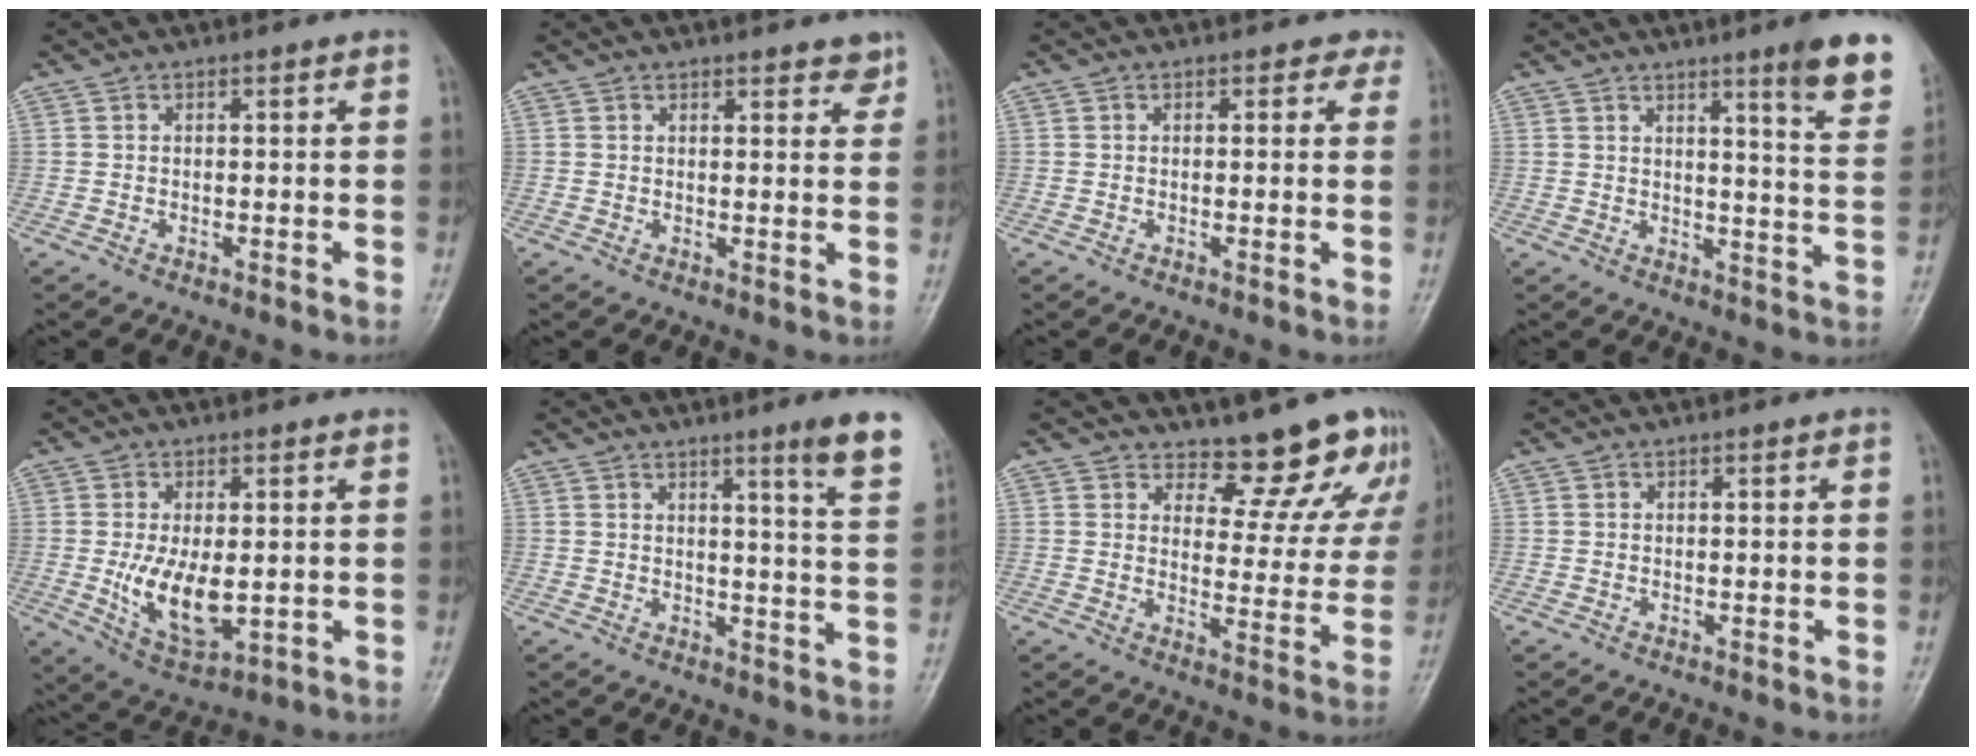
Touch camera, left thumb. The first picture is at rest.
{"total": 3.3, "force": [2.6, 1.2, 1.5], "torque": [0.004, -0.014, 0.031]}
{"total": 1.6, "force": [1.0, 1.2, 0.3], "torque": [0.017, -0.005, -0.003]}
{"total": 11.6, "force": [7.3, 0.8, 9.0], "torque": [-0.099, -0.045, 0.089]}
{"total": 9.7, "force": [-0.6, 4.8, 8.4], "torque": [-0.137, -0.023, 0.006]}
{"total": 8.6, "force": [5.4, -0.2, 6.7], "torque": [-0.081, -0.037, 0.065]}
{"total": 12.4, "force": [11.2, 4.4, 3.0], "torque": [0.007, -0.098, 0.128]}
{"total": 0.0}